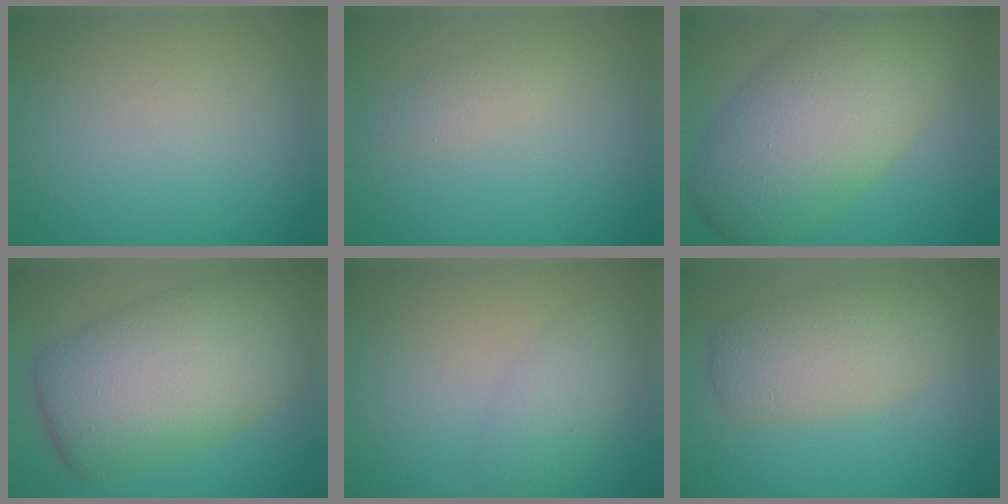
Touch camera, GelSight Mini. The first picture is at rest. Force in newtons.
{"total": 1.2, "press": 1.2, "slide": 0.0}
{"total": 10.5, "press": 10.5, "slide": 0.9}
{"total": 10.7, "press": 10.7, "slide": 0.3}
{"total": 2.7, "press": 2.7, "slide": 0.1}
{"total": 4.9, "press": 4.9, "slide": 0.1}